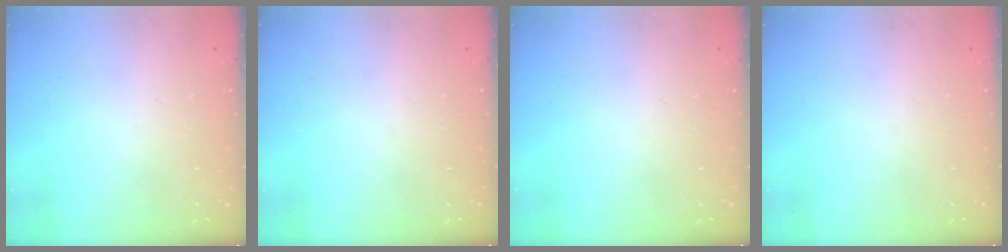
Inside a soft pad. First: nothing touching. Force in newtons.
{"total": 0.0}
{"total": 0.0}
{"total": 0.0}